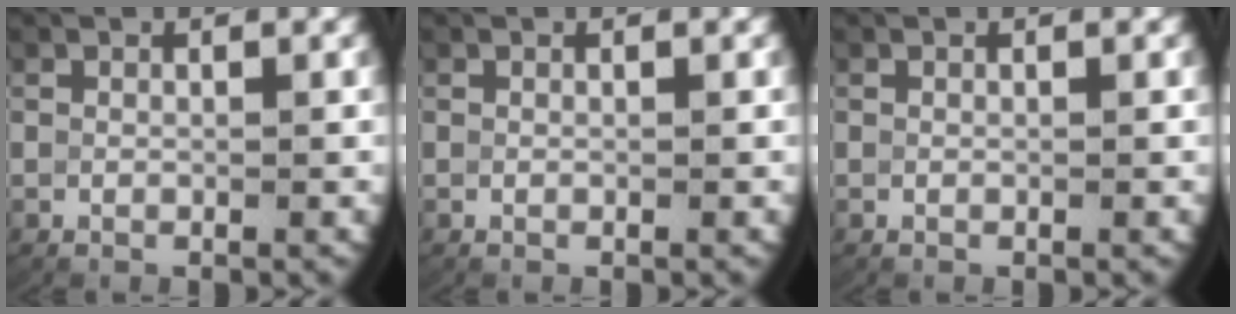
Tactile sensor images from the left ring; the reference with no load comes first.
{"total": 0.0}
{"total": 0.0}